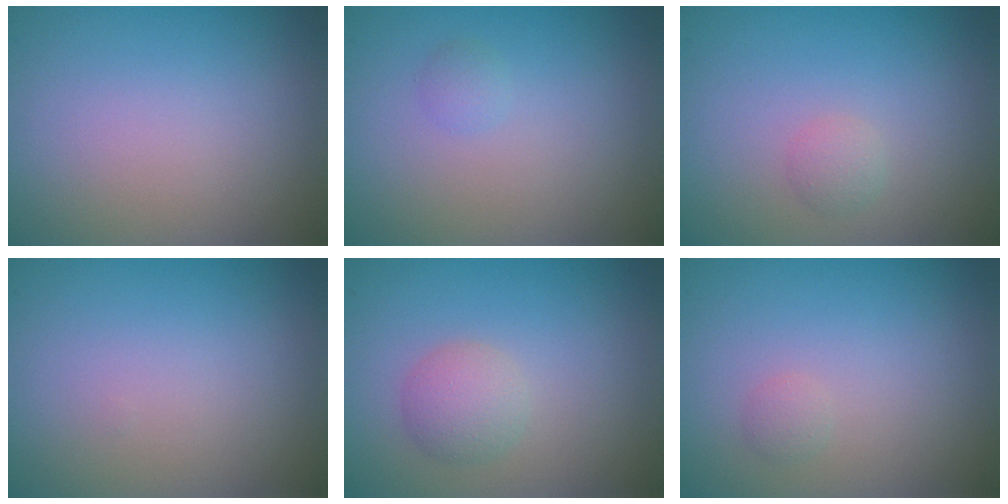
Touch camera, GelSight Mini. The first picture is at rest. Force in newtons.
{"total": 0.8, "press": 0.8, "slide": 0.0}
{"total": 1.0, "press": 1.0, "slide": 0.0}
{"total": 0.0}
{"total": 2.3, "press": 2.3, "slide": 0.0}
{"total": 0.7, "press": 0.7, "slide": 0.0}